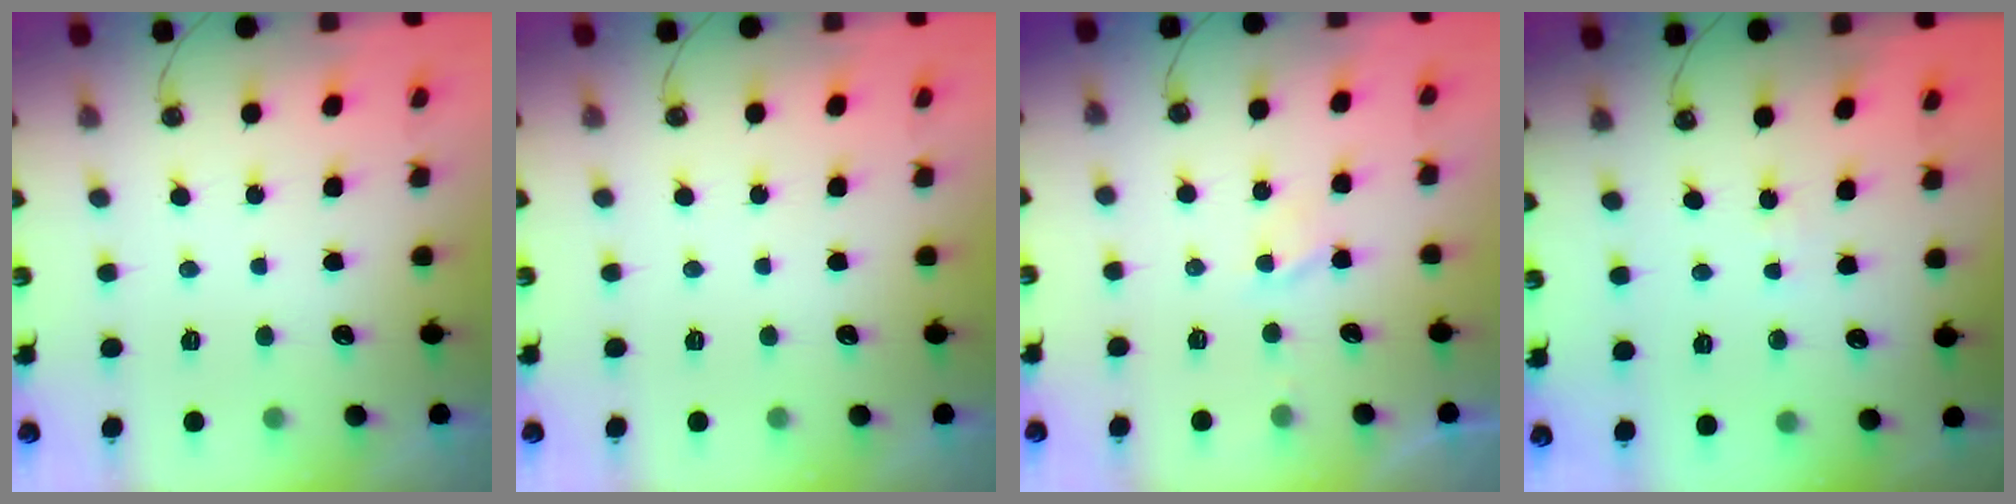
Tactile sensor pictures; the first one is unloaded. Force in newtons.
{"total": 0.0}
{"total": 1.9, "press": 1.9, "slide": 0.4}
{"total": 2.8, "press": 2.8, "slide": 0.3}